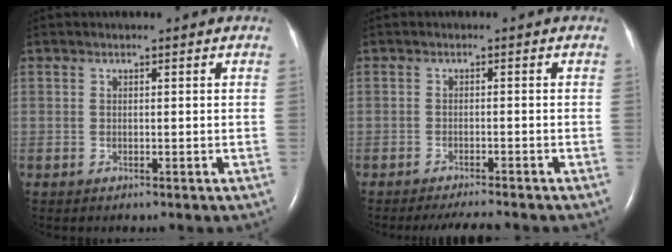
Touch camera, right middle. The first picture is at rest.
{"total": 4.4, "force": [-4.0, 0.1, 1.8], "torque": [-0.028, -0.014, -0.061]}